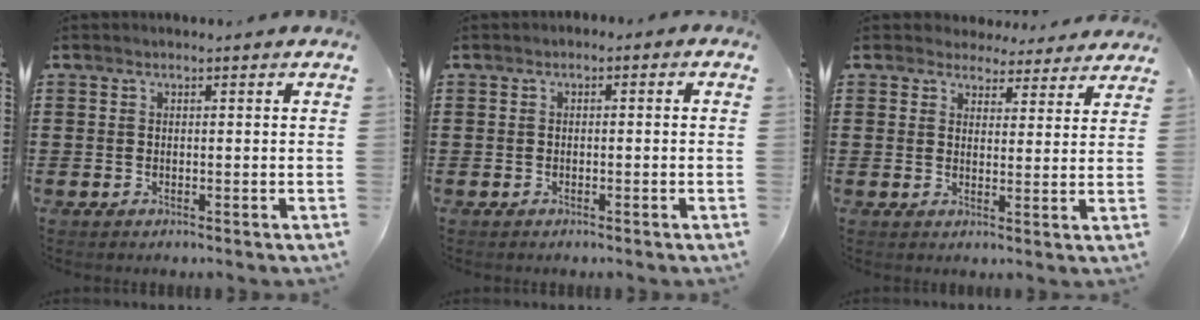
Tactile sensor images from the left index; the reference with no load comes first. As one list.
[{"total": 1.0, "force": [-1.0, 0.4, 0.0], "torque": [-0.005, 0.001, -0.021]}, {"total": 3.7, "force": [3.5, 1.3, 0.3], "torque": [-0.022, -0.010, 0.064]}]